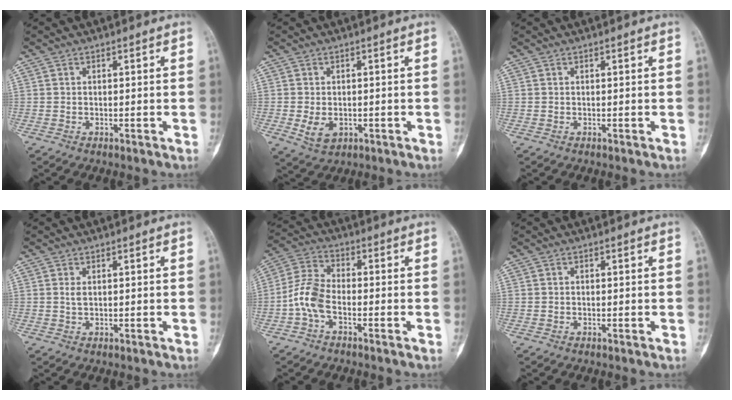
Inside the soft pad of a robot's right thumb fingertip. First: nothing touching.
{"total": 4.5, "force": [-0.9, 3.2, 3.1], "torque": [-0.050, -0.003, -0.006]}
{"total": 0.0}
{"total": 1.1, "force": [0.3, 0.6, 0.9], "torque": [-0.020, 0.001, 0.009]}
{"total": 7.1, "force": [-2.5, 3.7, 5.5], "torque": [-0.119, 0.025, -0.060]}
{"total": 0.0}